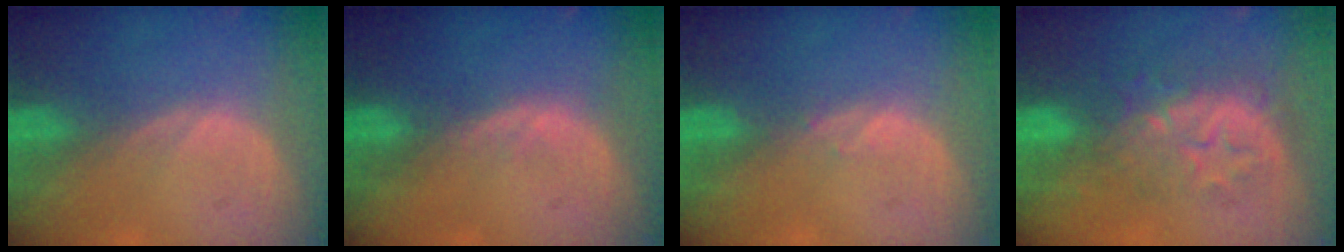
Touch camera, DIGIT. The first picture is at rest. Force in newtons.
{"total": 1.1, "press": 1.1, "slide": 0.3}
{"total": 0.7, "press": 0.7, "slide": 0.2}
{"total": 9.2, "press": 7.9, "slide": 4.7}